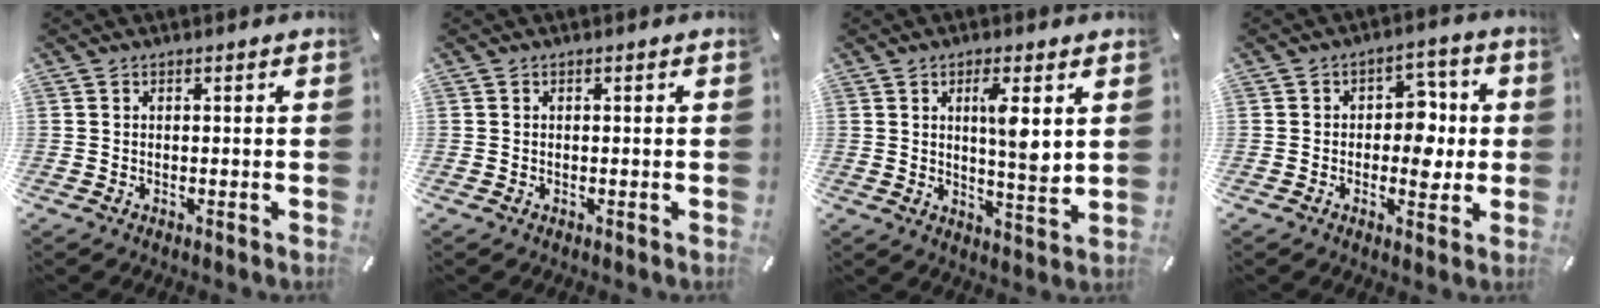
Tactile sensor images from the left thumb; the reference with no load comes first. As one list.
[{"total": 0.0}, {"total": 7.6, "force": [2.9, 1.6, 6.9], "torque": [-0.108, -0.022, 0.040]}, {"total": 8.4, "force": [-0.6, 6.4, 5.4], "torque": [-0.055, 0.006, -0.015]}]